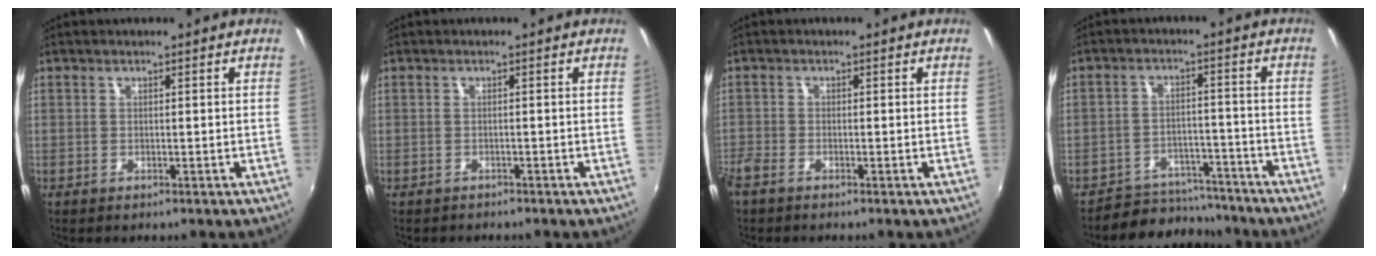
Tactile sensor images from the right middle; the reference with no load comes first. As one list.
[{"total": 1.4, "force": [-1.3, 0.6, 0.2], "torque": [-0.010, -0.005, -0.018]}, {"total": 2.9, "force": [-2.4, 0.9, 1.4], "torque": [-0.040, -0.008, -0.052]}, {"total": 9.0, "force": [-8.0, 4.0, 0.6], "torque": [-0.022, 0.026, -0.111]}]